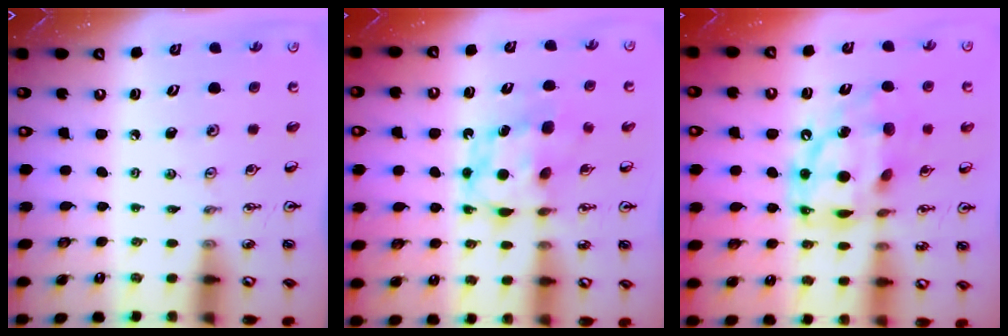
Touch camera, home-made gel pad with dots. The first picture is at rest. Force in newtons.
{"total": 7.9, "press": 7.9, "slide": 0.7}
{"total": 15.4, "press": 15.3, "slide": 1.8}